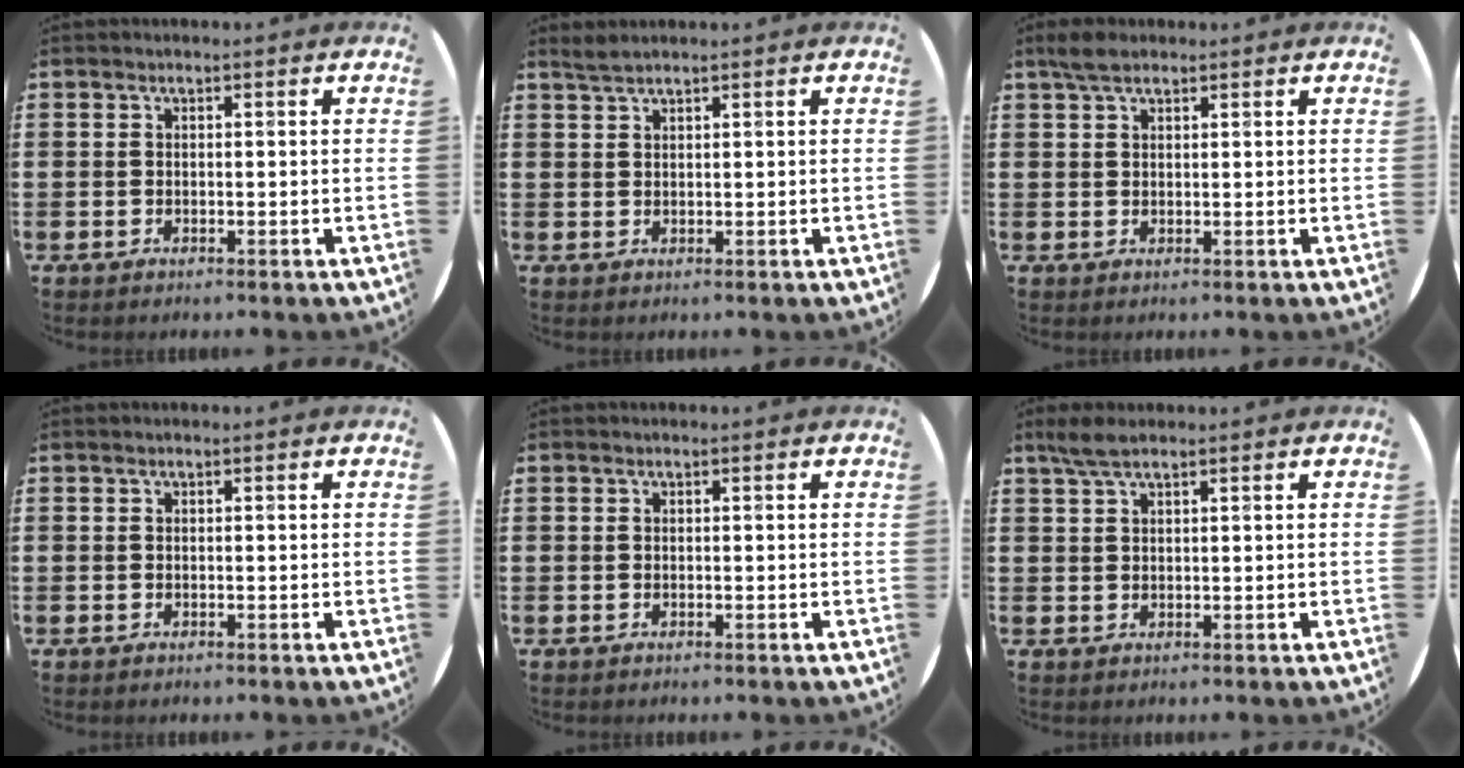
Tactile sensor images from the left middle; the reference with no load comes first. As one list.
[{"total": 1.3, "force": [1.3, 0.0, 0.4], "torque": [-0.008, 0.002, 0.023]}, {"total": 2.7, "force": [2.0, 1.0, 1.5], "torque": [-0.025, 0.004, 0.035]}, {"total": 0.0}, {"total": 0.0}, {"total": 2.9, "force": [2.2, 0.6, 1.8], "torque": [-0.037, 0.005, 0.040]}]